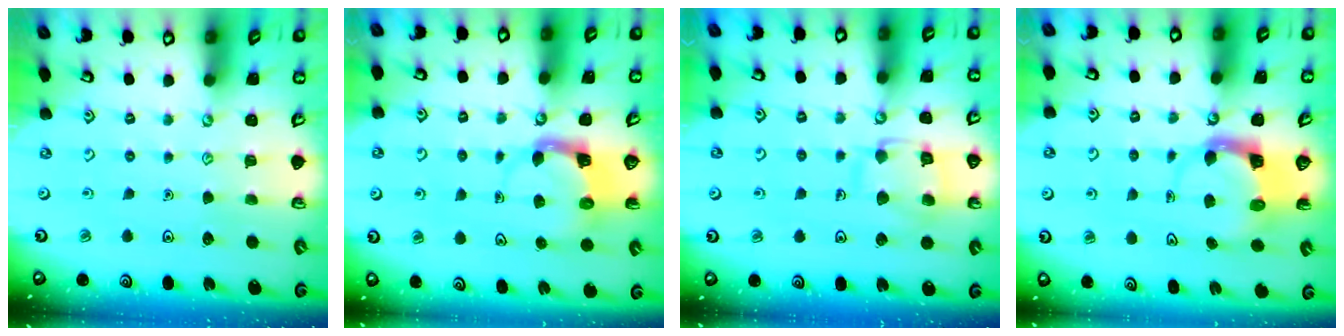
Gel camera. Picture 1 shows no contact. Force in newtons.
{"total": 3.8, "press": 3.8, "slide": 0.6}
{"total": 11.6, "press": 11.5, "slide": 0.8}
{"total": 3.7, "press": 3.6, "slide": 0.5}